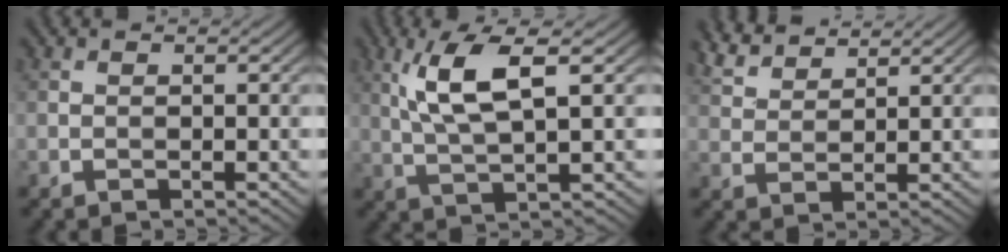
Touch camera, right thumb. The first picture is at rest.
{"total": 7.5, "force": [2.6, 1.9, 6.8], "torque": [-0.142, 0.010, 0.051]}
{"total": 4.8, "force": [4.2, 1.2, 1.9], "torque": [-0.051, 0.005, 0.091]}